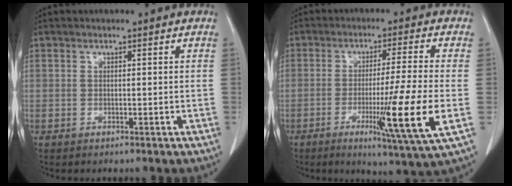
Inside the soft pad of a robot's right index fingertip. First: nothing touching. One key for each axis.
{"total": 13.0, "fx": -3.3, "fy": -1.8, "fz": 12.4, "tx": -0.205, "ty": -0.036, "tz": -0.056}